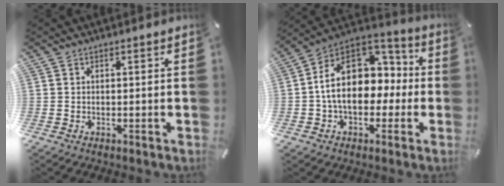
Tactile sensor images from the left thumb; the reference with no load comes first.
{"total": 18.1, "force": [1.0, 13.5, 12.0], "torque": [-0.198, 0.002, 0.021]}